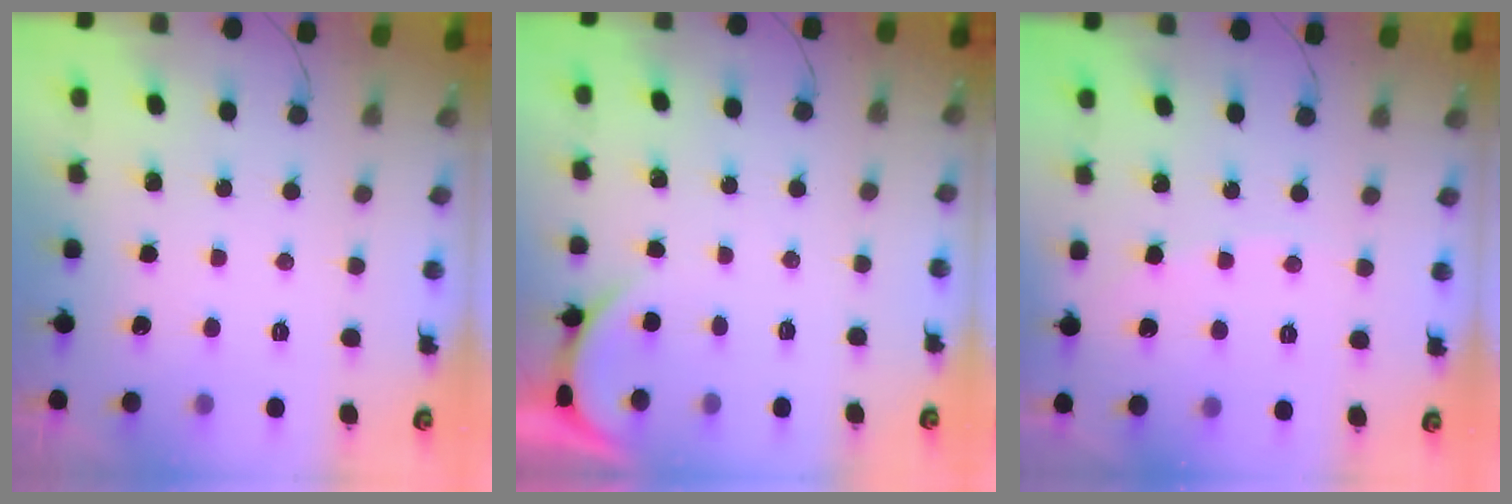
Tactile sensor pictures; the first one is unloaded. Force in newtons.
{"total": 0.8, "press": 0.7, "slide": 0.2}
{"total": 1.8, "press": 1.8, "slide": 0.3}